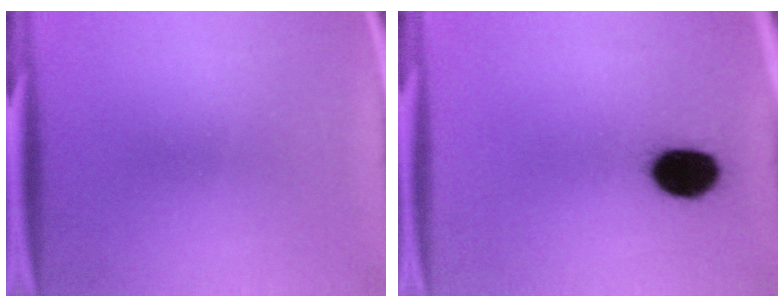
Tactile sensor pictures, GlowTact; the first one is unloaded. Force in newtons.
{"total": 10.1}